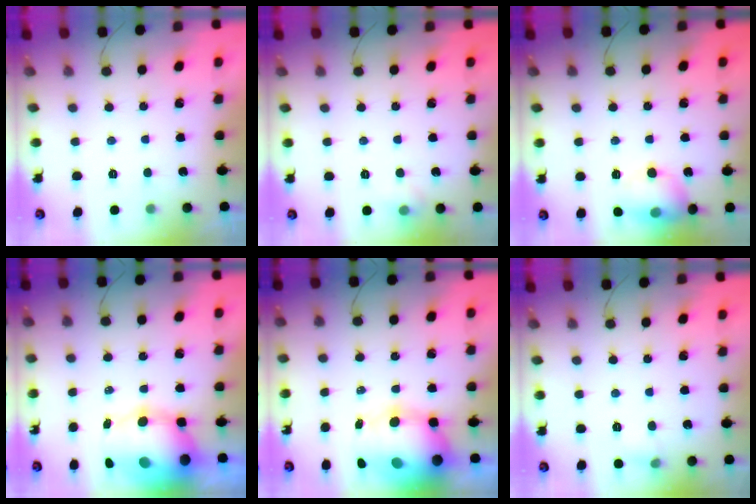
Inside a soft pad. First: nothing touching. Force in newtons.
{"total": 4.6, "press": 4.3, "slide": 1.7}
{"total": 12.3, "press": 12.1, "slide": 2.0}
{"total": 12.3, "press": 11.9, "slide": 2.9}
{"total": 16.2, "press": 15.7, "slide": 3.8}
{"total": 5.0, "press": 4.8, "slide": 1.6}